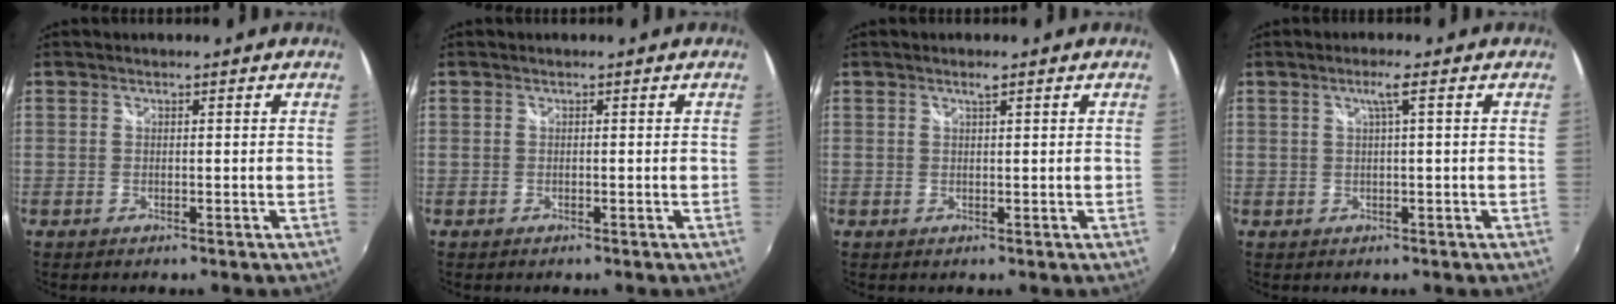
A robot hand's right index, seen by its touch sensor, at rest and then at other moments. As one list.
[{"total": 0.0}, {"total": 1.1, "force": [0.8, -0.2, 0.6], "torque": [-0.007, -0.001, 0.014]}, {"total": 2.5, "force": [0.8, -0.5, 2.3], "torque": [-0.040, 0.001, 0.013]}]